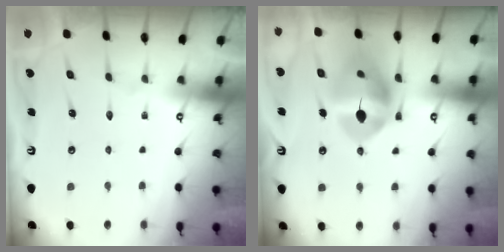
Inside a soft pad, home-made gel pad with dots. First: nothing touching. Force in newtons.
{"total": 13.6, "press": 13.5, "slide": 1.6}